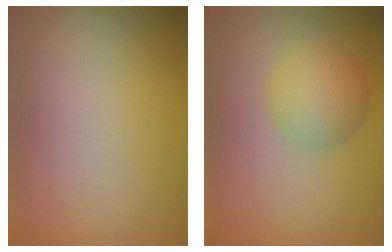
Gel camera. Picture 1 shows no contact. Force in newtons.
{"total": 3.4, "press": 3.4, "slide": 0.1}